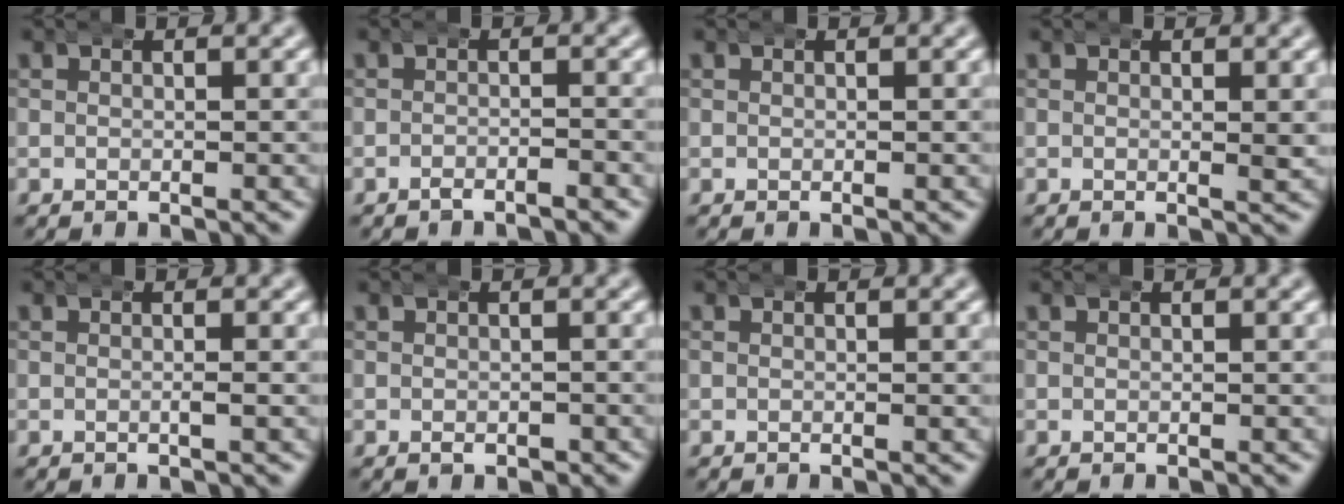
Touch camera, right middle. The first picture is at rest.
{"total": 1.4, "force": [-1.3, 0.2, 0.2], "torque": [-0.003, 0.001, -0.027]}
{"total": 0.0}
{"total": 1.0, "force": [0.4, 0.1, 0.9], "torque": [-0.012, 0.000, 0.002]}
{"total": 0.7, "force": [0.0, 0.1, 0.7], "torque": [-0.011, 0.004, -0.005]}
{"total": 0.9, "force": [-0.6, 0.6, 0.3], "torque": [-0.003, -0.002, -0.006]}
{"total": 0.0}
{"total": 0.0}